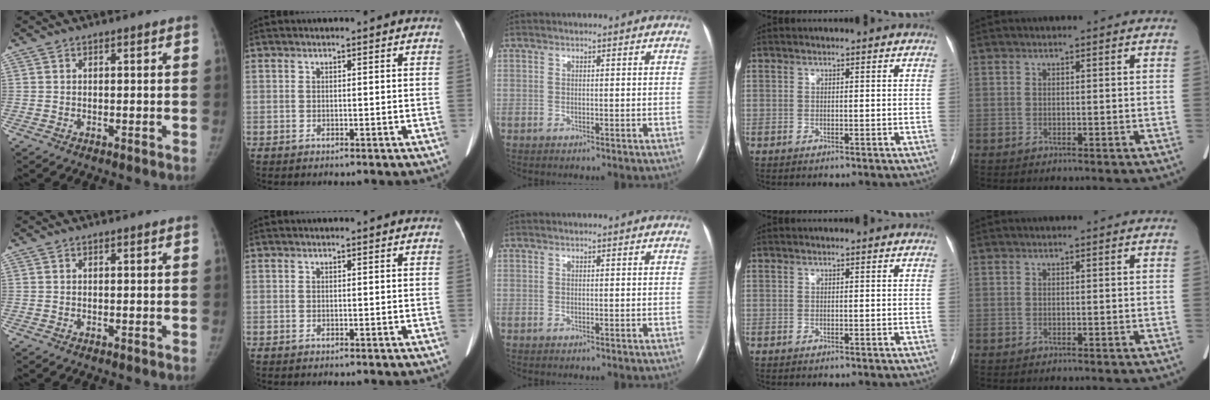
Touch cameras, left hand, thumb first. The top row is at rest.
{}